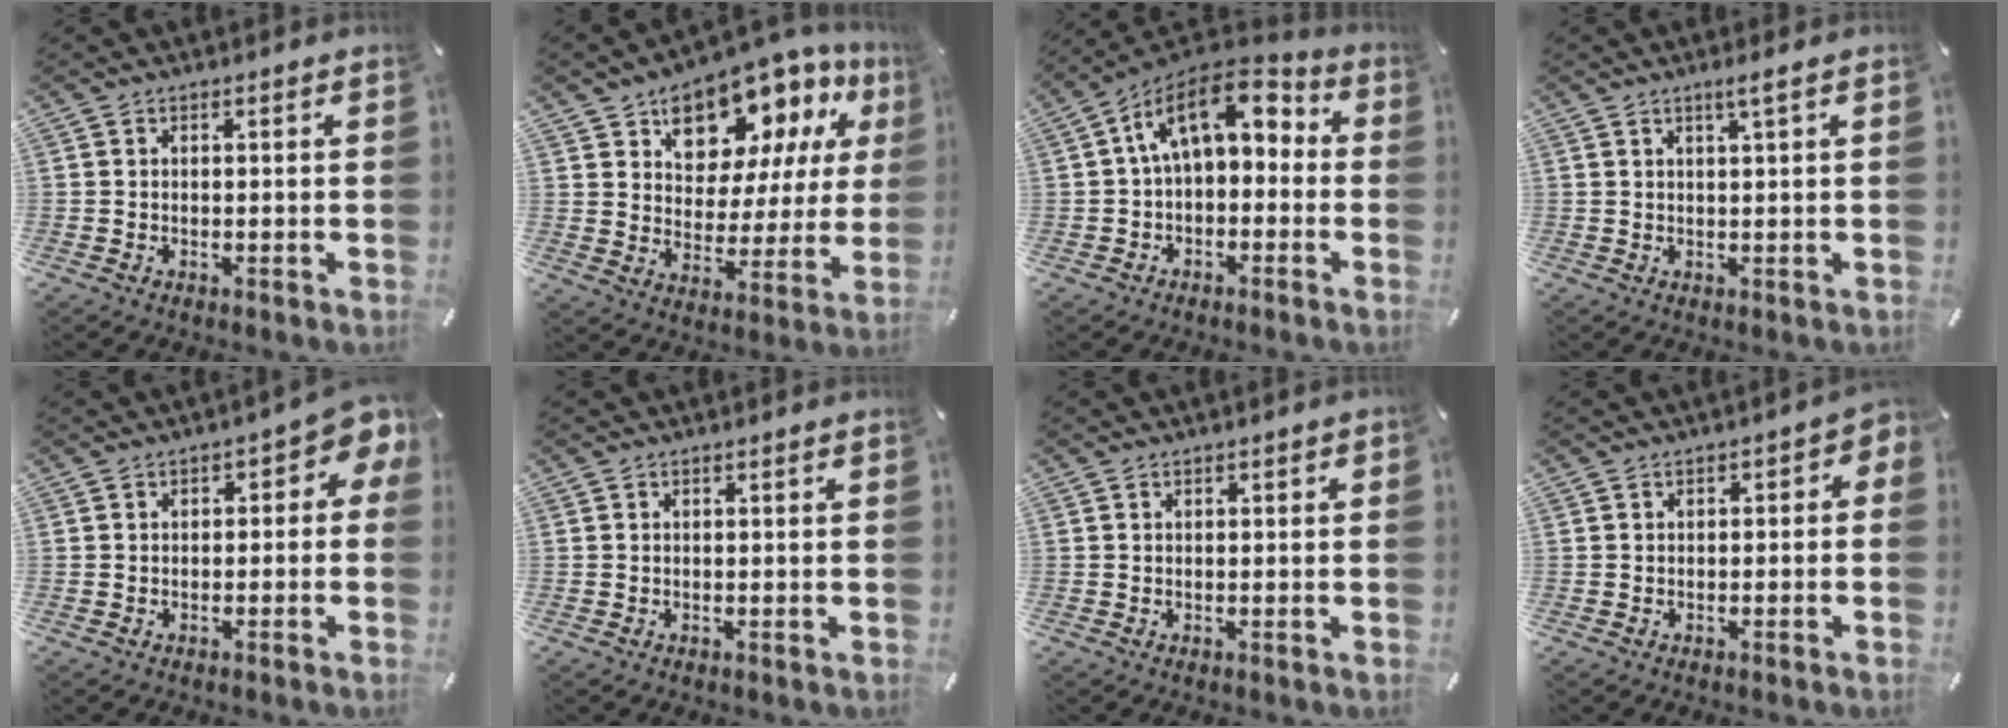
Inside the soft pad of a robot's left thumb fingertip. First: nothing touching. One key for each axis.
{"total": 14.4, "fx": 10.7, "fy": 7.8, "fz": 5.7, "tx": -0.098, "ty": -0.088, "tz": 0.187}
{"total": 12.7, "fx": 4.2, "fy": 7.8, "fz": 9.2, "tx": -0.159, "ty": -0.018, "tz": 0.075}
{"total": 2.7, "fx": 1.5, "fy": 0.0, "fz": 2.3, "tx": -0.045, "ty": -0.002, "tz": 0.025}
{"total": 4.5, "fx": 0.5, "fy": 2.6, "fz": 3.6, "tx": -0.055, "ty": 0.003, "tz": 0.003}
{"total": 0.0}
{"total": 0.5, "fx": -0.1, "fy": 0.4, "fz": 0.3, "tx": -0.005, "ty": 0.001, "tz": -0.002}
{"total": 2.1, "fx": -1.0, "fy": 1.4, "fz": 1.3, "tx": -0.016, "ty": 0.007, "tz": -0.023}